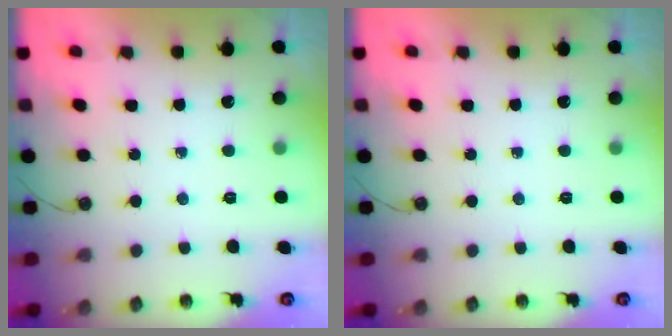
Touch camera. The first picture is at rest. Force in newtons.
{"total": 0.0}